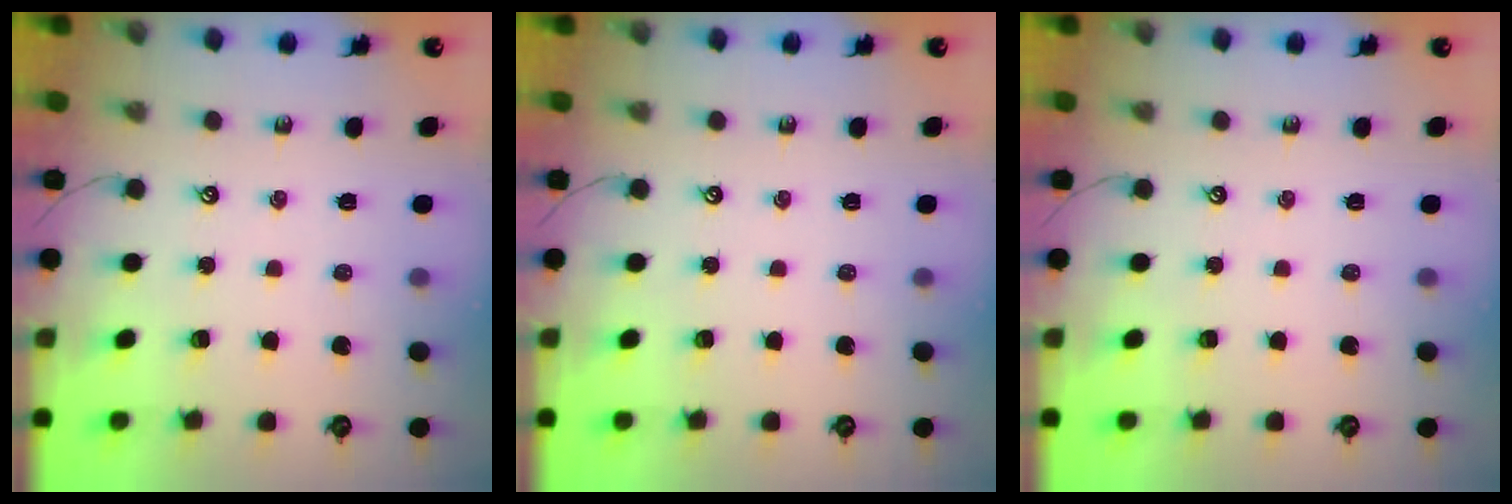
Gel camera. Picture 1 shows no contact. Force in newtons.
{"total": 0.0}
{"total": 0.0}